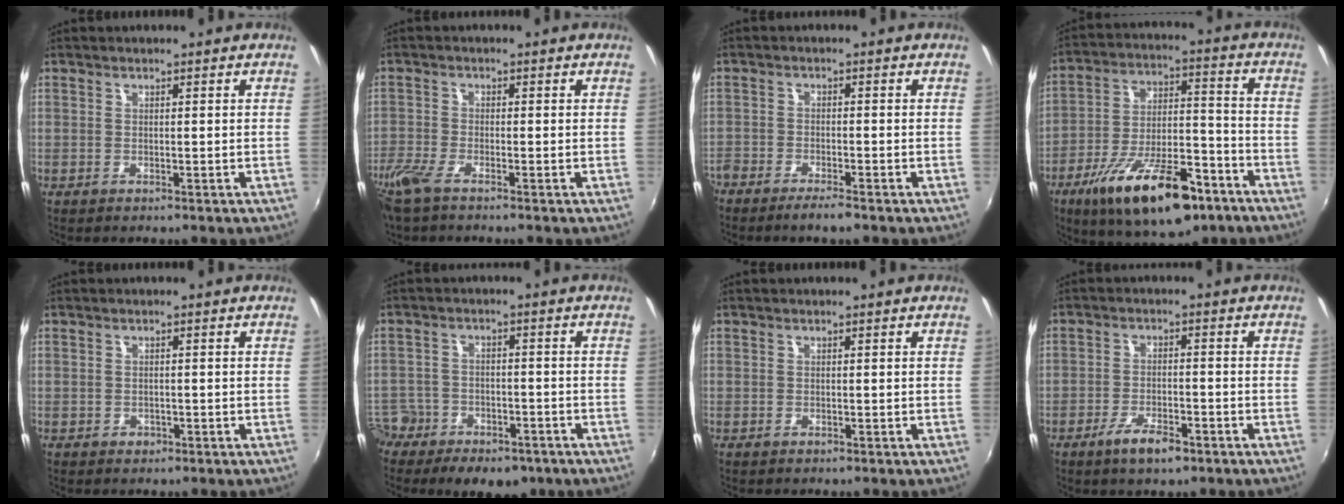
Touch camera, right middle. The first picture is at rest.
{"total": 6.1, "force": [-4.5, 1.6, 3.7], "torque": [-0.099, -0.019, -0.093]}
{"total": 5.4, "force": [-4.5, 1.2, 2.8], "torque": [-0.078, -0.011, -0.084]}
{"total": 21.2, "force": [-12.9, 7.7, 15.0], "torque": [-0.260, -0.019, -0.199]}
{"total": 1.2, "force": [-0.7, 1.0, 0.3], "torque": [-0.006, -0.003, -0.009]}
{"total": 13.1, "force": [-8.5, 8.8, 4.7], "torque": [-0.137, 0.011, -0.127]}
{"total": 0.0}
{"total": 5.7, "force": [-3.8, 2.0, 3.9], "torque": [-0.091, -0.008, -0.065]}